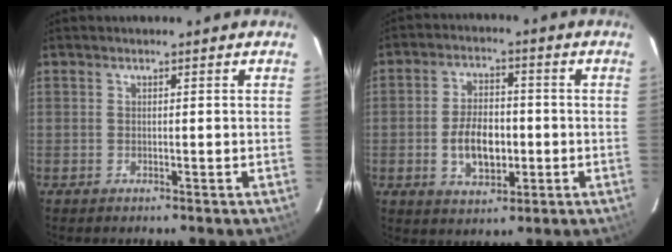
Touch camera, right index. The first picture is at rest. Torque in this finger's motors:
{"motor_torque": [0.26, -0.14, 0.26, 0.04]}